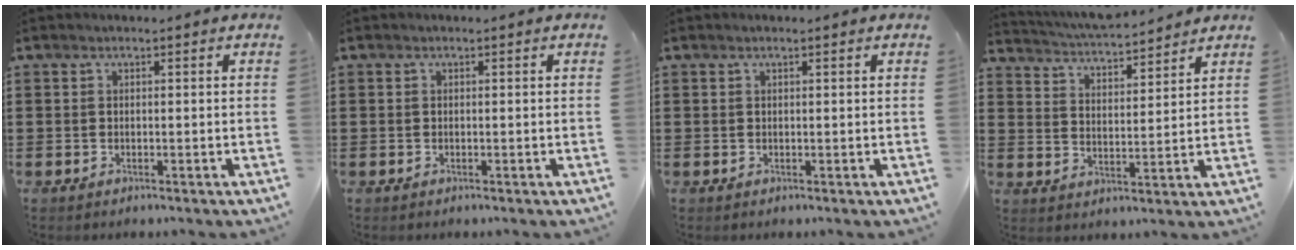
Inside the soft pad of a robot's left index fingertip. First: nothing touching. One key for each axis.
{"total": 0.0}
{"total": 0.6, "fx": 0.4, "fy": 0.0, "fz": 0.5, "tx": -0.009, "ty": 0.000, "tz": 0.007}
{"total": 4.8, "fx": 4.7, "fy": 0.1, "fz": 1.0, "tx": -0.040, "ty": -0.029, "tz": 0.081}